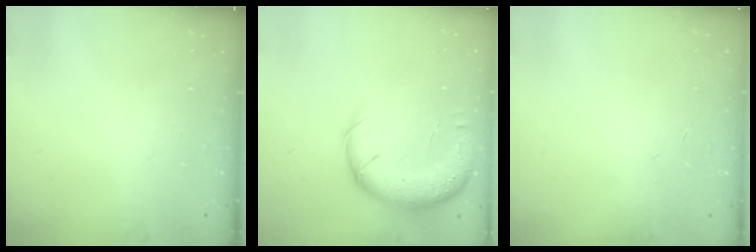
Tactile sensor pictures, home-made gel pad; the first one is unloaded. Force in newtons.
{"total": 14.1, "press": 13.5, "slide": 3.8}
{"total": 0.6, "press": 0.5, "slide": 0.2}